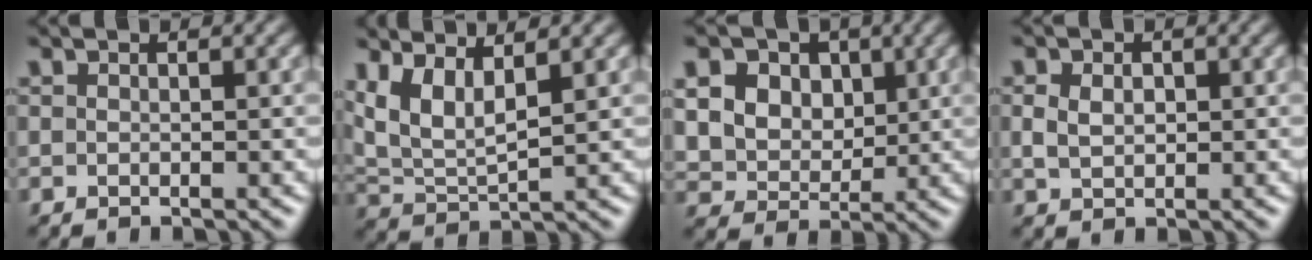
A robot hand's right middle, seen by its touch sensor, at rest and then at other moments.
{"total": 4.4, "force": [2.4, 1.6, 3.3], "torque": [-0.082, -0.003, 0.052]}
{"total": 16.5, "force": [6.8, 13.1, 7.4], "torque": [-0.177, 0.030, 0.115]}
{"total": 1.9, "force": [0.3, 1.4, 1.2], "torque": [-0.027, 0.002, 0.011]}